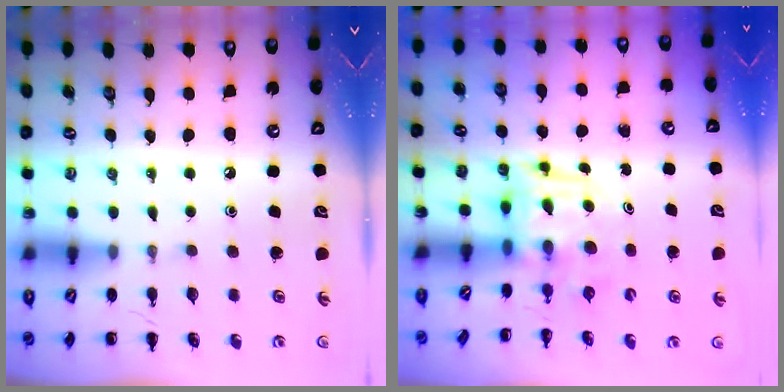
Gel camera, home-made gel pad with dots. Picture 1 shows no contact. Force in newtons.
{"total": 3.9, "press": 3.8, "slide": 0.7}